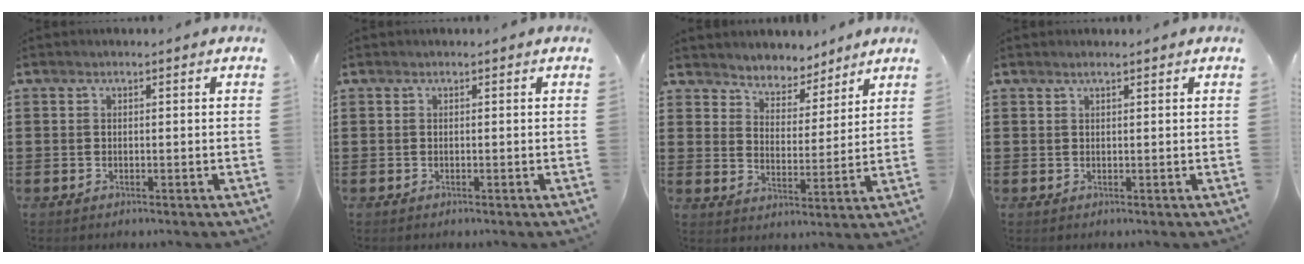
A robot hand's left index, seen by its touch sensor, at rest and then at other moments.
{"total": 0.0}
{"total": 4.6, "force": [4.5, 1.2, -0.5], "torque": [-0.018, -0.027, 0.077]}
{"total": 0.9, "force": [0.7, 0.1, 0.6], "torque": [-0.012, 0.000, 0.012]}